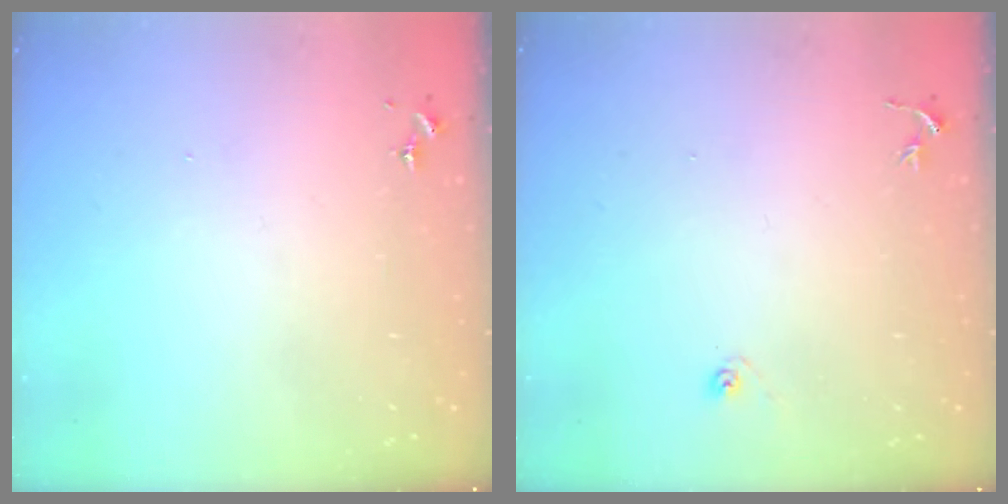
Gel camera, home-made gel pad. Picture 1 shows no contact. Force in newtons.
{"total": 4.5, "press": 4.5, "slide": 0.5}